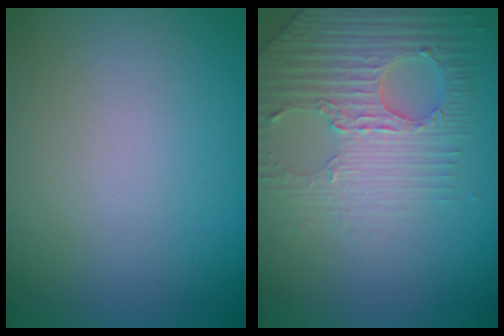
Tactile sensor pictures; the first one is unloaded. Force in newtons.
{"total": 3.9, "press": 3.8, "slide": 1.1}